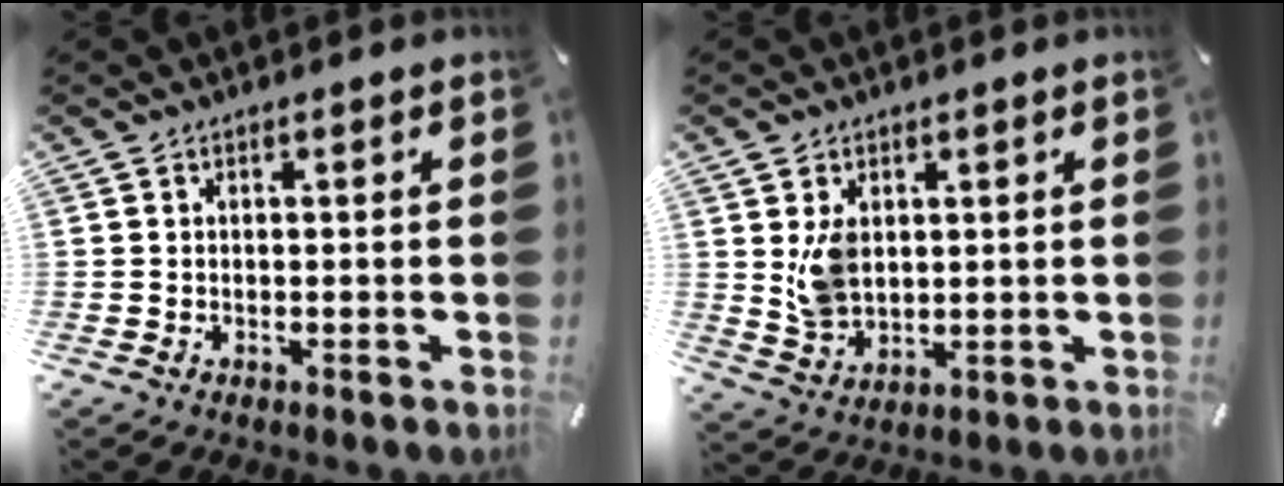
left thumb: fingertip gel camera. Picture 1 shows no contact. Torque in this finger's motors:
{"motor_torque": [1.17, 1.52, 0.67, -0.54, 0.27]}